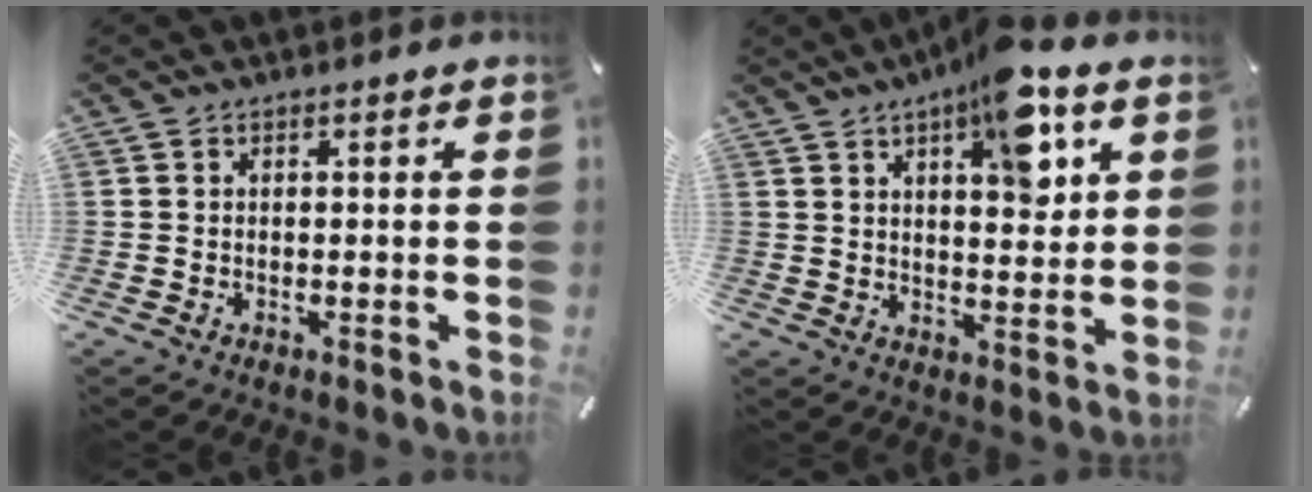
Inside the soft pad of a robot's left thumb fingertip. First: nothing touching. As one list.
[{"total": 12.4, "force": [6.7, 4.7, 9.4], "torque": [-0.127, -0.032, 0.109]}]